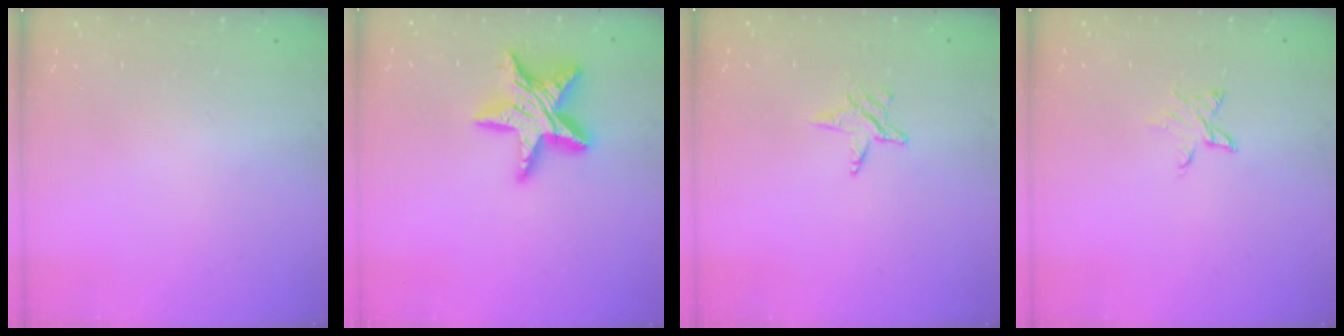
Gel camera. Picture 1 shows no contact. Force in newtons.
{"total": 15.5, "press": 15.4, "slide": 1.4}
{"total": 3.9, "press": 3.9, "slide": 0.4}
{"total": 3.8, "press": 3.8, "slide": 0.4}